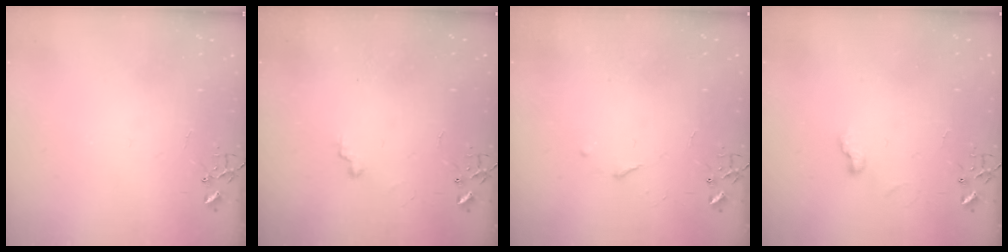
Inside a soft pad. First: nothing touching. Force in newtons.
{"total": 5.5, "press": 5.5, "slide": 0.5}
{"total": 3.9, "press": 3.9, "slide": 0.5}
{"total": 5.8, "press": 5.8, "slide": 0.6}